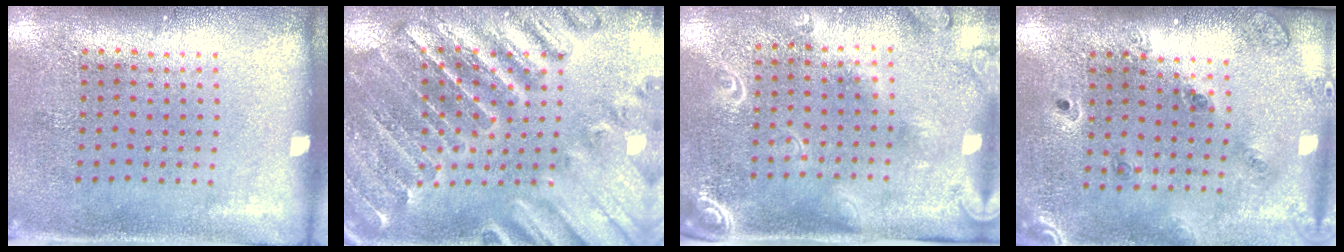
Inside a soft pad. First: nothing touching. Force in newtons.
{"total": 2.7, "press": 2.7, "slide": 0.4}
{"total": 2.3, "press": 1.9, "slide": 1.2}
{"total": 1.4, "press": 1.4, "slide": 0.3}